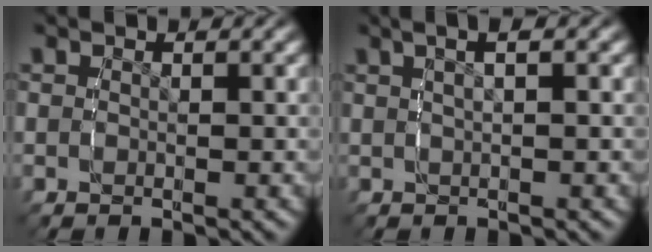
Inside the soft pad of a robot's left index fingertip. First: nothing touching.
{"total": 3.8, "force": [2.0, 1.2, 3.0], "torque": [-0.034, 0.022, 0.027]}